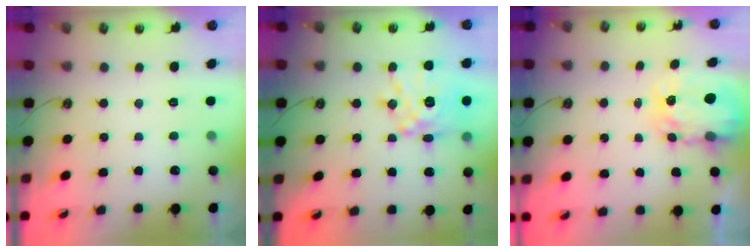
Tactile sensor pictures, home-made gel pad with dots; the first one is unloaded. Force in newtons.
{"total": 14.8, "press": 14.8, "slide": 1.4}
{"total": 6.3, "press": 6.3, "slide": 0.6}